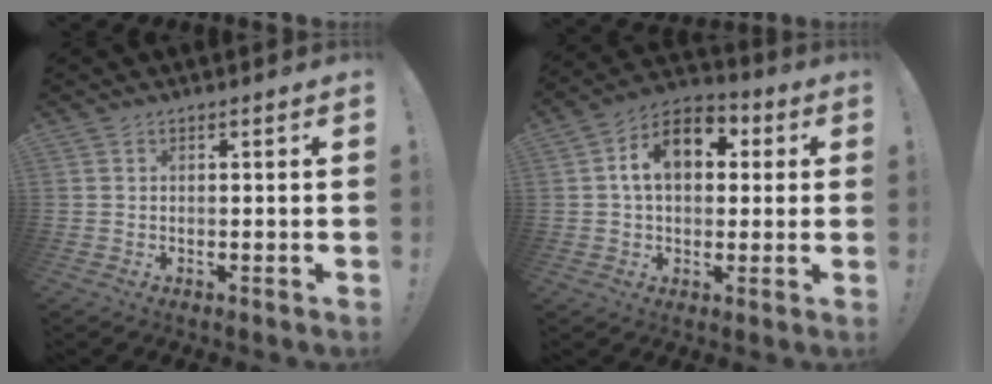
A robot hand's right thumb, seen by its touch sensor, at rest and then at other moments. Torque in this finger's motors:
{"motor_torque": [0.36, 0.26, 0.79, -0.06, 0.27]}